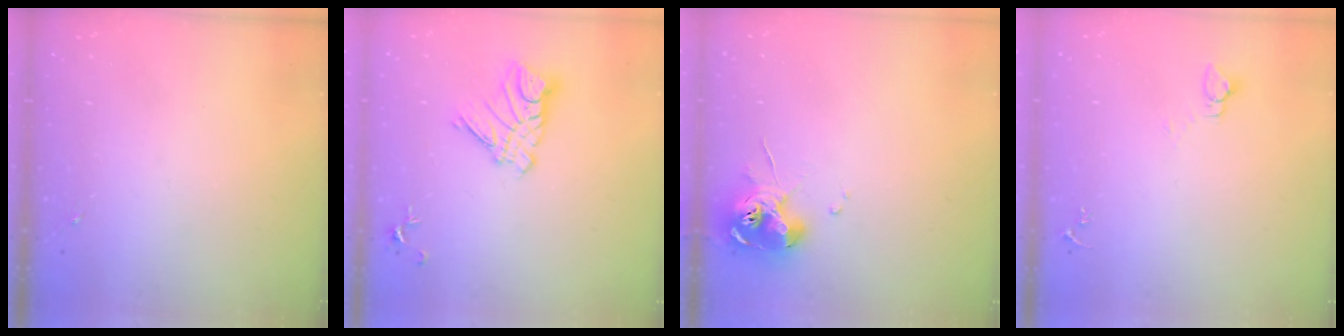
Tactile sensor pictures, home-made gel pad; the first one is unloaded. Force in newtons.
{"total": 11.1, "press": 11.0, "slide": 1.1}
{"total": 10.5, "press": 10.4, "slide": 1.3}
{"total": 2.7, "press": 2.7, "slide": 0.1}